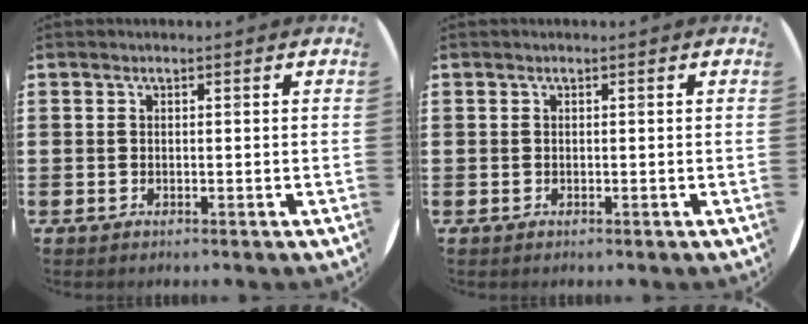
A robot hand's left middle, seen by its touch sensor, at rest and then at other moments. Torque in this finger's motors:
{"motor_torque": [0.00, 0.00, 0.00, 0.00]}